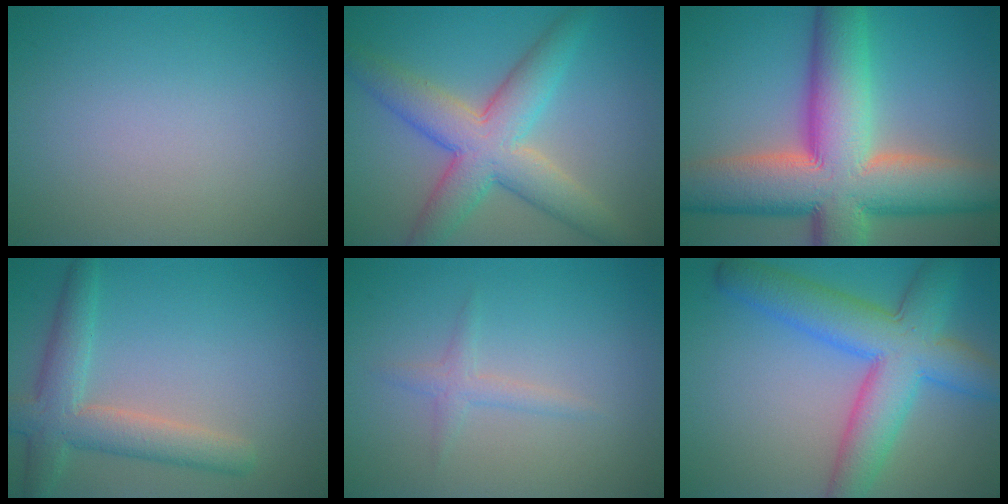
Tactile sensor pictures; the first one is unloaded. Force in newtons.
{"total": 7.5, "press": 7.5, "slide": 0.3}
{"total": 15.3, "press": 15.3, "slide": 0.8}
{"total": 4.8, "press": 4.8, "slide": 0.3}
{"total": 1.5, "press": 1.5, "slide": 0.0}
{"total": 8.6, "press": 8.6, "slide": 0.4}